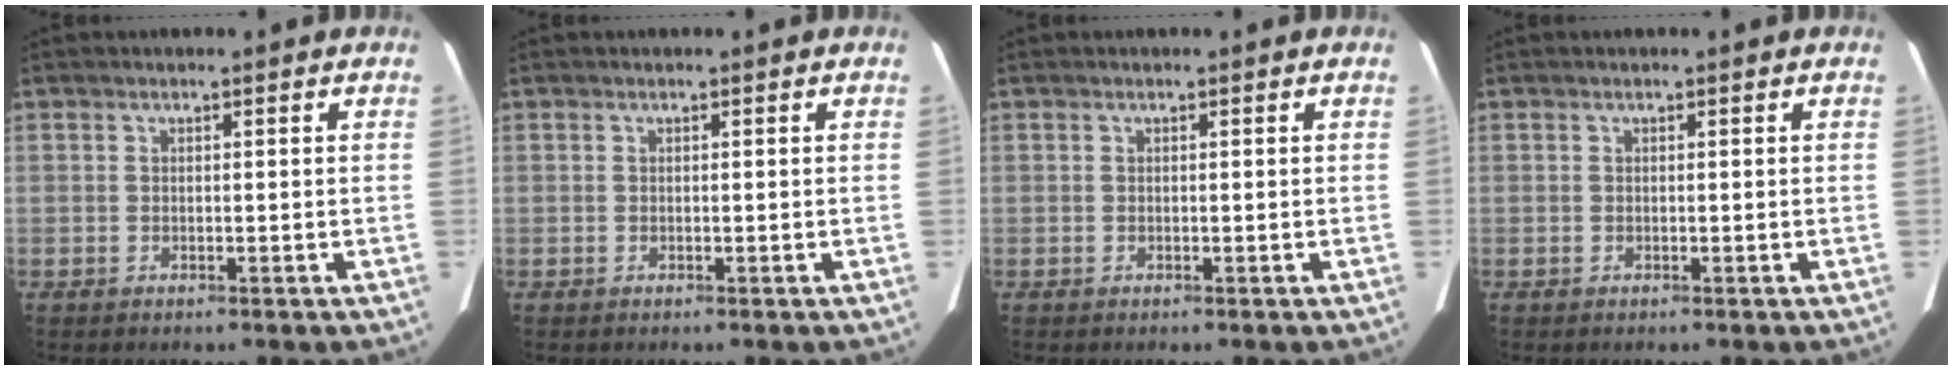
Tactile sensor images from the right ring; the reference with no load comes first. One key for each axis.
{"total": 0.0}
{"total": 0.0}
{"total": 0.0}